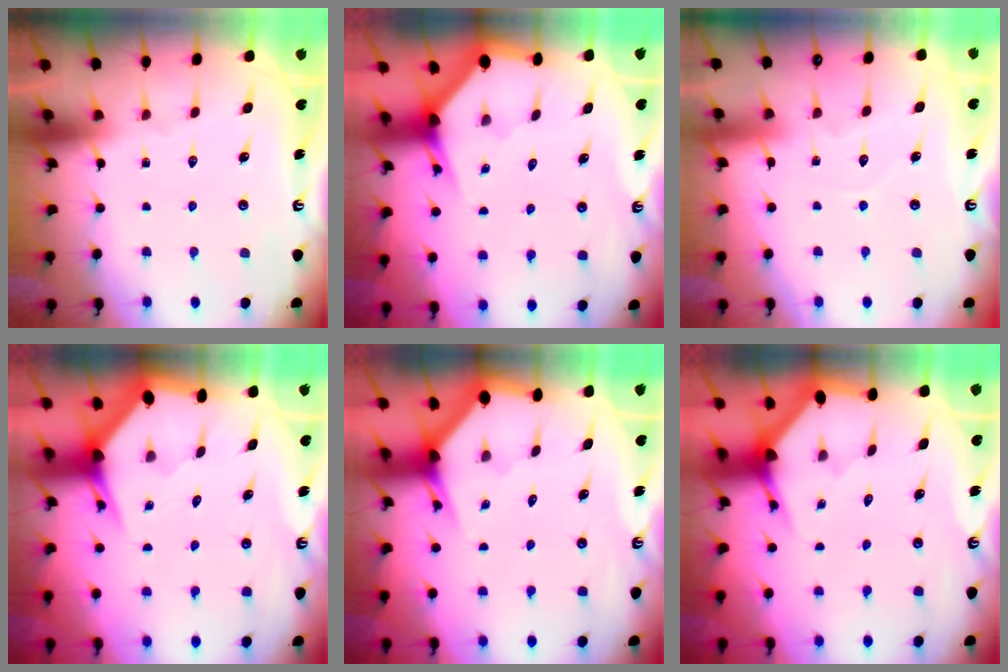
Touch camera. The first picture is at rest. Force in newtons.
{"total": 2.8, "press": 2.8, "slide": 0.2}
{"total": 3.8, "press": 3.7, "slide": 0.3}
{"total": 3.8, "press": 3.8, "slide": 0.1}
{"total": 2.7, "press": 2.7, "slide": 0.1}
{"total": 3.4, "press": 3.4, "slide": 0.1}